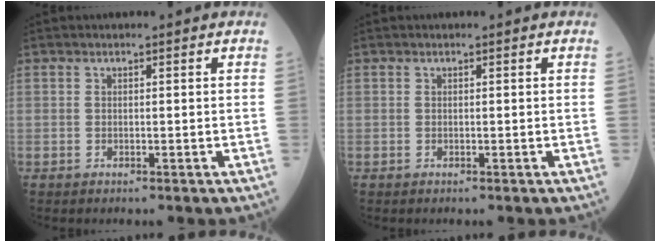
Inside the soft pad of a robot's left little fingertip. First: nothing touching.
{"total": 0.0}